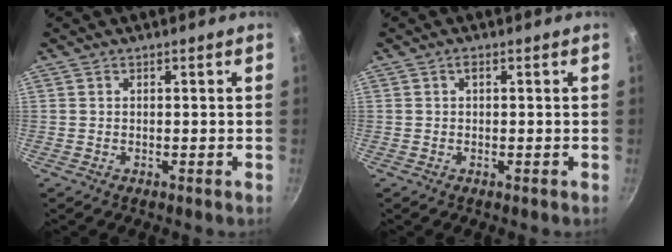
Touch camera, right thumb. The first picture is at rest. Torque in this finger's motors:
{"motor_torque": [0.09, 0.06, 0.17, -0.03, -0.05]}